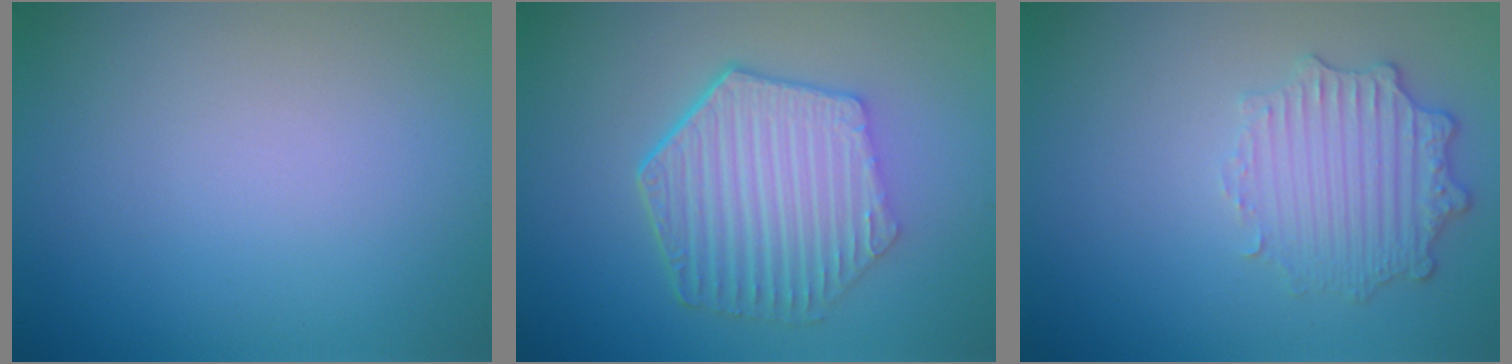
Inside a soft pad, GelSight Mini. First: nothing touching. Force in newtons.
{"total": 6.3, "press": 4.8, "slide": 4.0}
{"total": 2.9, "press": 2.4, "slide": 1.6}